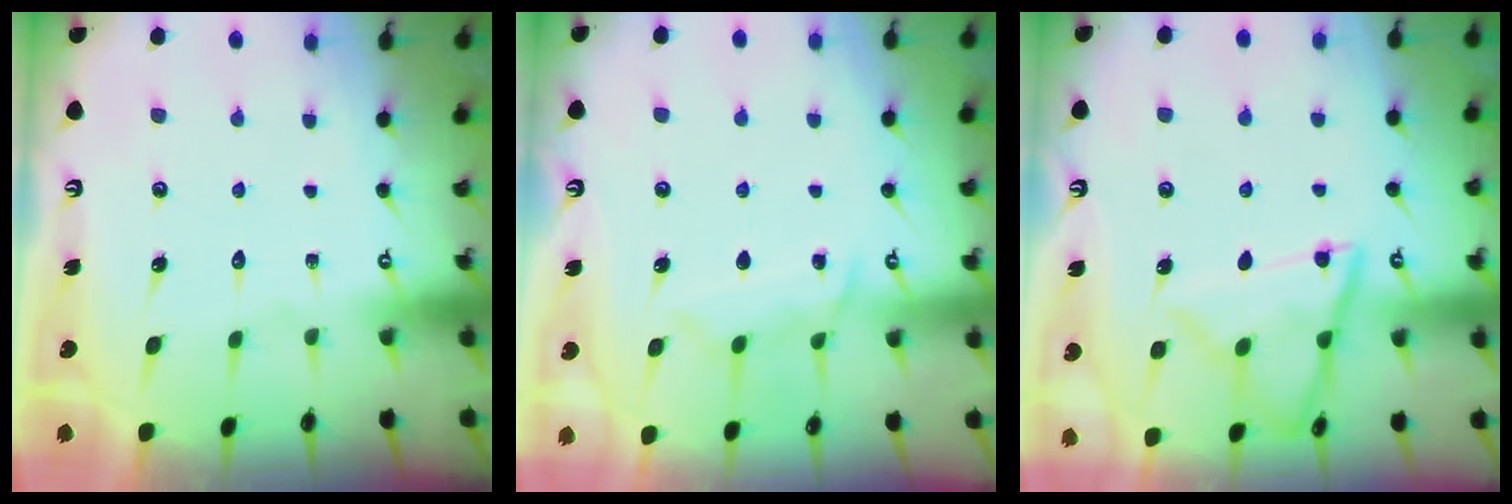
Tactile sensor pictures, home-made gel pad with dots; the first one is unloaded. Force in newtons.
{"total": 8.5, "press": 8.4, "slide": 1.0}
{"total": 10.7, "press": 10.6, "slide": 0.6}